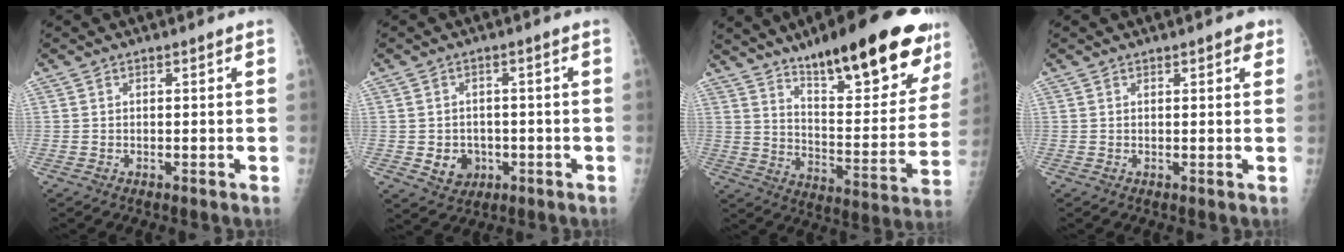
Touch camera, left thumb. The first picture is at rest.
{"total": 5.4, "force": [-1.3, 4.6, 2.4], "torque": [-0.015, 0.006, -0.012]}
{"total": 27.7, "force": [18.2, 7.9, 19.4], "torque": [-0.235, -0.073, 0.267]}
{"total": 2.2, "force": [1.2, 0.9, 1.6], "torque": [-0.011, -0.001, 0.012]}